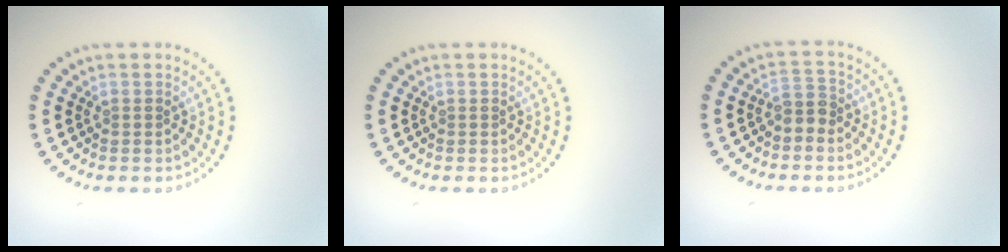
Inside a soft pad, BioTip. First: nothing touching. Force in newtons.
{"total": 0.0}
{"total": 1.9, "press": 1.6, "slide": 1.0}